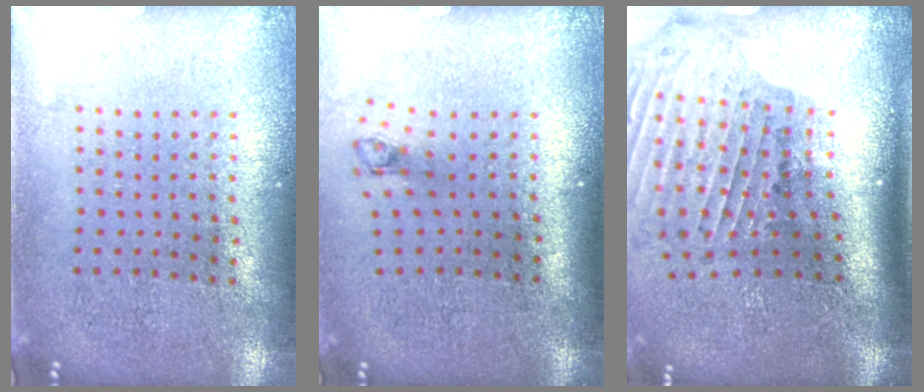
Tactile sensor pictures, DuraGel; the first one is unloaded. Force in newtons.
{"total": 0.7, "press": 0.3, "slide": 0.6}
{"total": 2.4, "press": 1.9, "slide": 1.4}